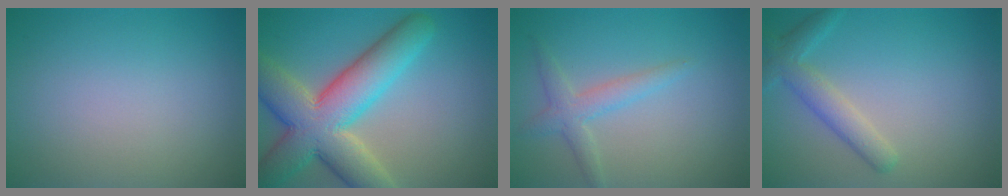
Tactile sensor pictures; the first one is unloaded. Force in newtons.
{"total": 10.5, "press": 10.5, "slide": 0.6}
{"total": 2.4, "press": 2.4, "slide": 0.1}
{"total": 2.1, "press": 2.1, "slide": 0.3}